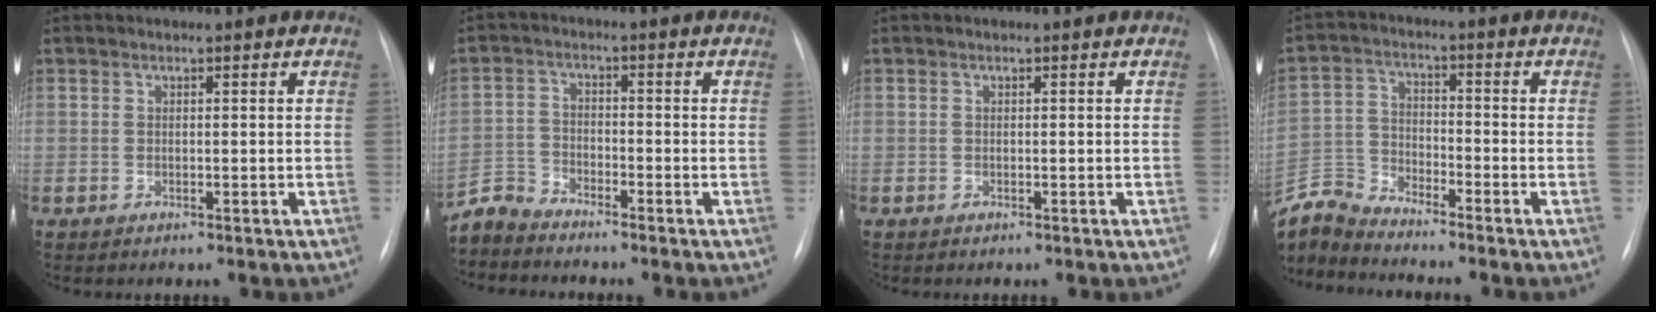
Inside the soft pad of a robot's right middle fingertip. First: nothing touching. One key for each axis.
{"total": 4.2, "fx": -4.1, "fy": 0.1, "fz": -0.5, "tx": 0.010, "ty": -0.012, "tz": -0.082}
{"total": 0.0}
{"total": 7.5, "fx": -7.5, "fy": -0.4, "fz": 0.1, "tx": -0.014, "ty": 0.003, "tz": -0.152}